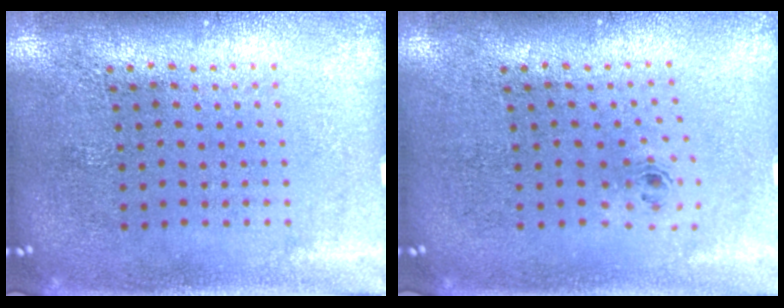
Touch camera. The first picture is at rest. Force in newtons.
{"total": 0.6, "press": 0.2, "slide": 0.6}